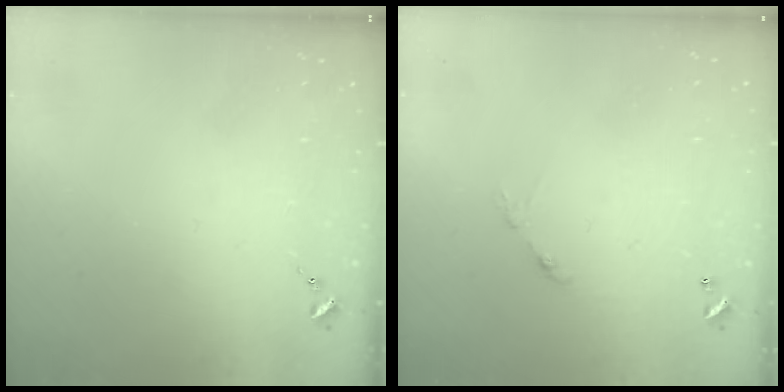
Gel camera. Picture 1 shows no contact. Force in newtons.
{"total": 5.5, "press": 5.5, "slide": 0.4}